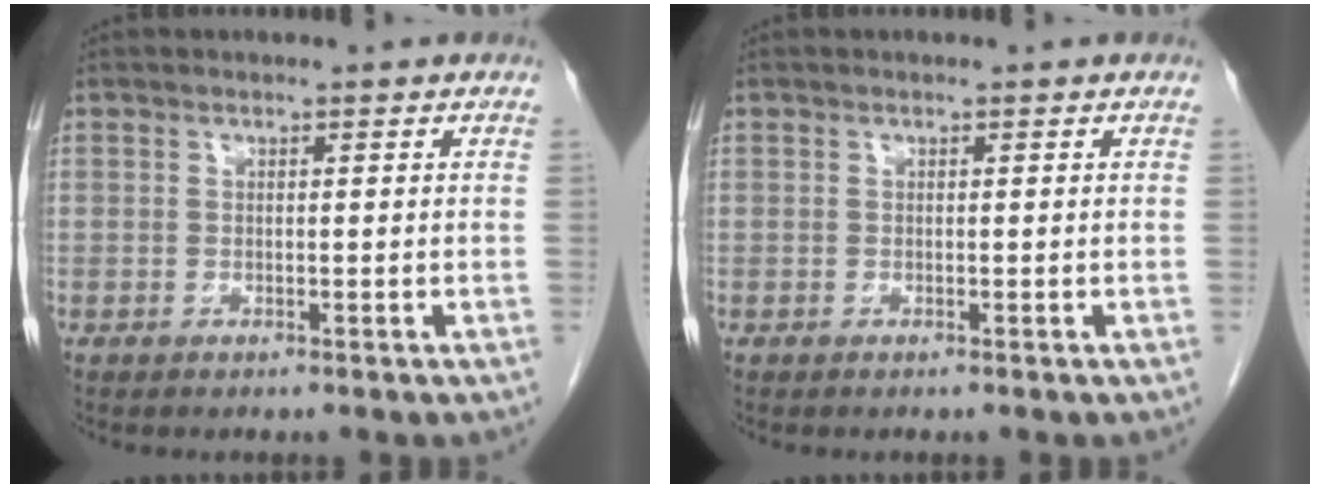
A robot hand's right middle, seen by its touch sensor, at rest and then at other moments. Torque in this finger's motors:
{"motor_torque": [-0.12, -0.09, -0.09, -0.01]}